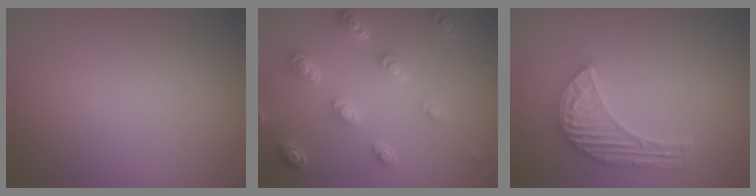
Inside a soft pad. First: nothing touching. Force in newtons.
{"total": 4.7, "press": 3.7, "slide": 2.9}
{"total": 5.3, "press": 4.4, "slide": 2.8}